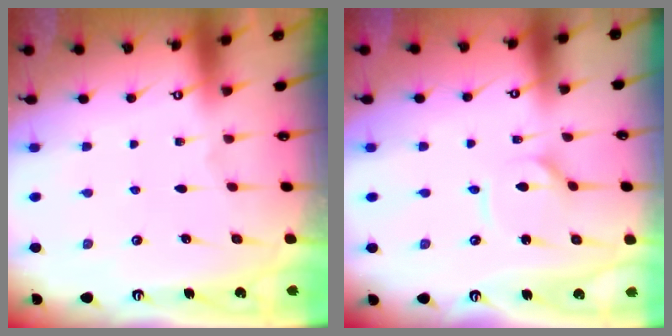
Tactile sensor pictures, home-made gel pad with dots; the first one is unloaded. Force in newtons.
{"total": 2.2, "press": 2.2, "slide": 0.4}